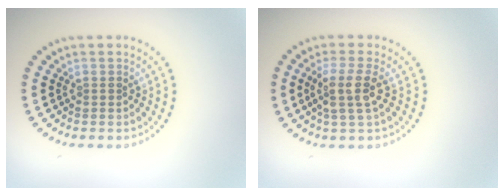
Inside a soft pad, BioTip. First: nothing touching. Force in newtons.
{"total": 2.9, "press": 2.4, "slide": 1.7}